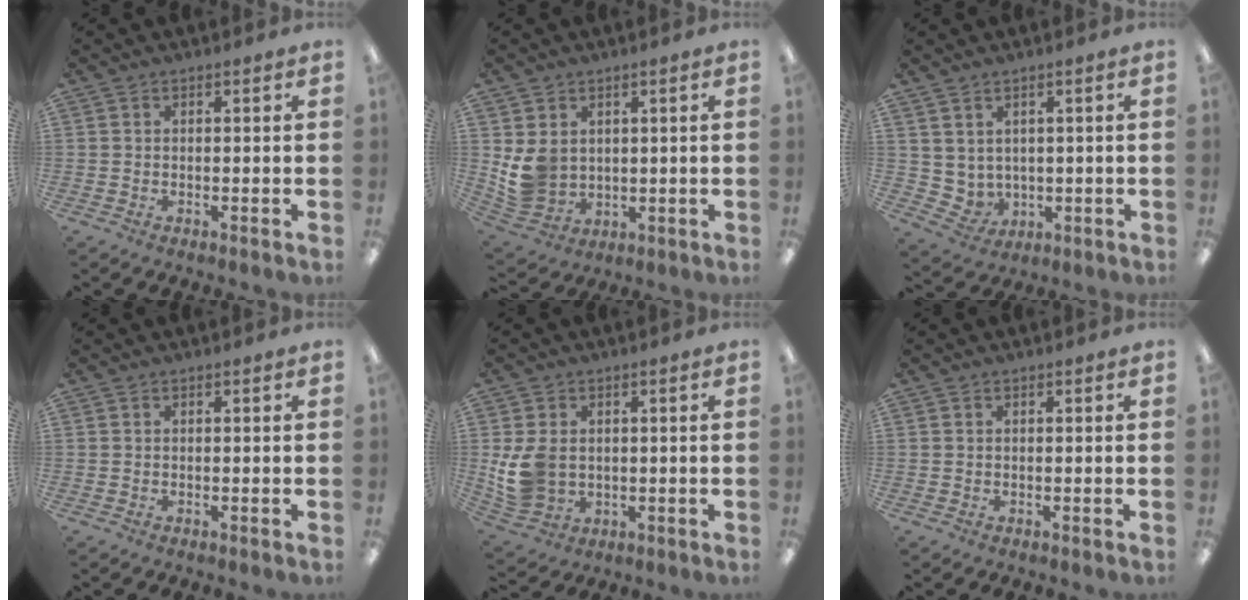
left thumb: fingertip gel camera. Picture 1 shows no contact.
{"total": 7.8, "force": [2.0, 6.8, 3.2], "torque": [-0.085, -0.003, 0.045]}
{"total": 4.2, "force": [2.9, 3.0, 0.3], "torque": [-0.022, -0.018, 0.058]}
{"total": 0.0}
{"total": 8.9, "force": [0.5, 7.2, 5.2], "torque": [-0.129, 0.007, 0.012]}
{"total": 0.0}